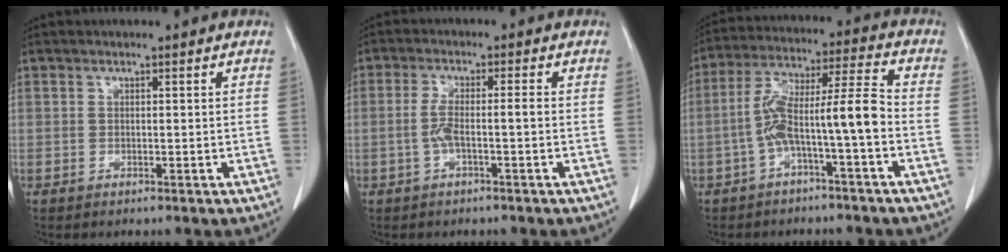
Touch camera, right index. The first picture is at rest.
{"total": 3.6, "force": [-0.9, 0.4, 3.5], "torque": [-0.073, 0.013, -0.014]}
{"total": 9.9, "force": [-2.9, 0.1, 9.5], "torque": [-0.174, 0.040, -0.050]}